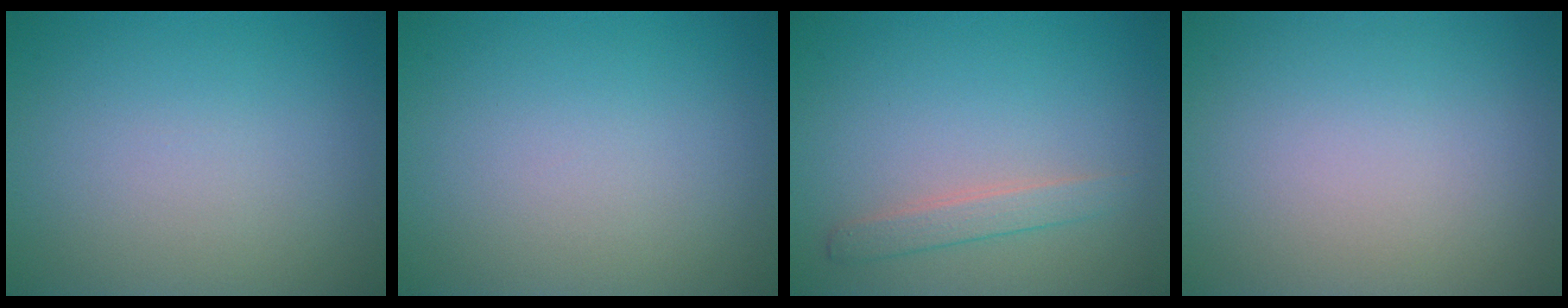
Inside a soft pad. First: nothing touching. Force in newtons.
{"total": 0.0}
{"total": 1.7, "press": 1.7, "slide": 0.0}
{"total": 0.0}